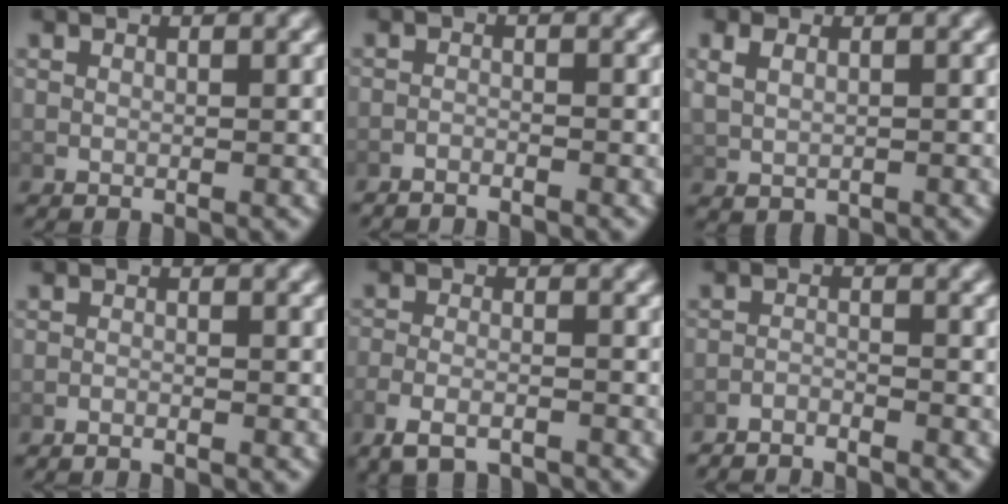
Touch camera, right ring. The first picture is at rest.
{"total": 2.9, "force": [-2.8, 0.3, -0.1], "torque": [0.001, -0.007, -0.049]}
{"total": 1.7, "force": [0.5, 1.2, 1.1], "torque": [-0.028, -0.004, 0.022]}
{"total": 1.7, "force": [-1.7, 0.1, 0.0], "torque": [-0.004, -0.003, -0.031]}
{"total": 3.9, "force": [-3.3, 1.2, 1.8], "torque": [-0.040, -0.009, -0.051]}
{"total": 4.2, "force": [-4.2, 0.6, 0.2], "torque": [-0.004, -0.013, -0.069]}